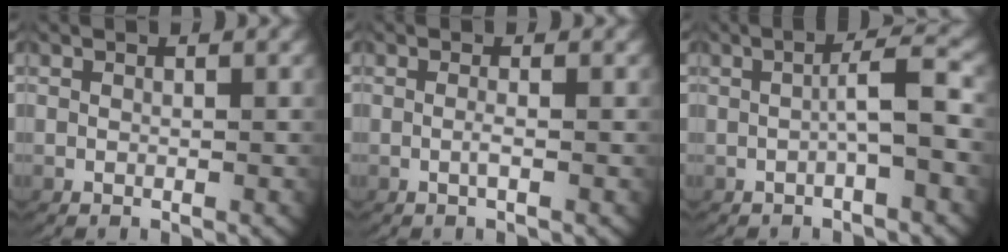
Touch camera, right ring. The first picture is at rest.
{"total": 1.0, "force": [-0.5, 0.0, 0.9], "torque": [-0.022, -0.003, -0.009]}
{"total": 2.9, "force": [-0.7, 0.2, 2.8], "torque": [-0.042, 0.008, -0.012]}